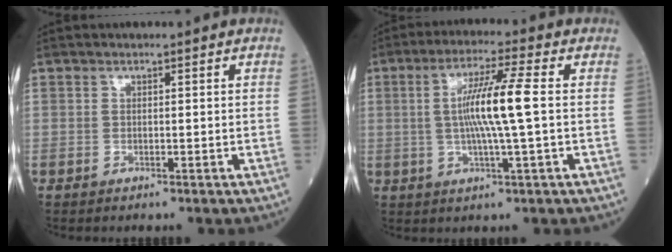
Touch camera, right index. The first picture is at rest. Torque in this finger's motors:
{"motor_torque": [1.60, 0.13, 0.52, 0.17]}